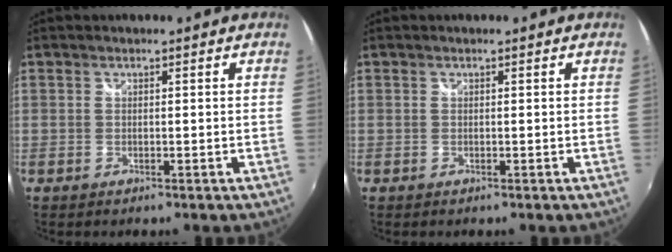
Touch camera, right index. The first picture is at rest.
{"total": 0.0}